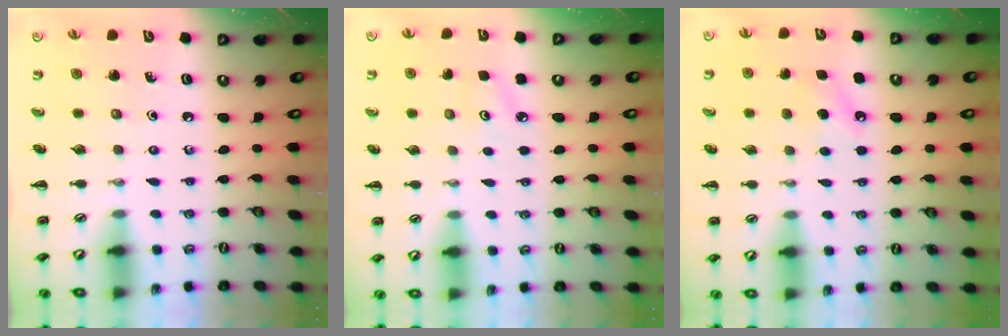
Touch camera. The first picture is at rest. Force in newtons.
{"total": 4.7, "press": 4.5, "slide": 1.4}
{"total": 6.8, "press": 6.7, "slide": 1.5}